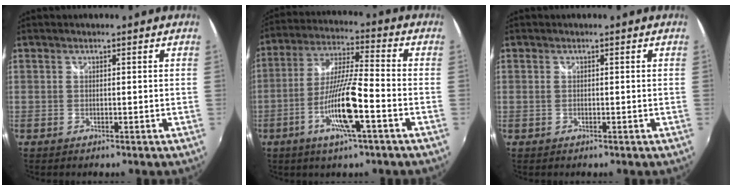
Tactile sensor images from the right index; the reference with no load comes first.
{"total": 12.7, "force": [-5.3, 0.9, 11.5], "torque": [-0.231, -0.007, -0.101]}
{"total": 0.5, "force": [-0.2, 0.4, 0.3], "torque": [-0.006, -0.001, -0.004]}